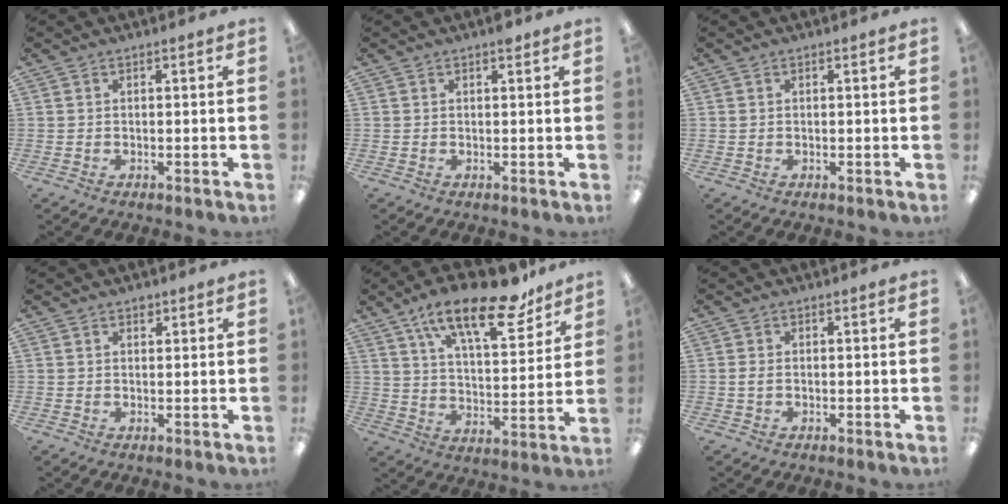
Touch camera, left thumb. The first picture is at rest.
{"total": 1.4, "force": [1.0, 0.5, 0.9], "torque": [-0.006, -0.004, 0.013]}
{"total": 0.0}
{"total": 1.4, "force": [1.0, 0.8, 0.5], "torque": [-0.003, -0.001, 0.017]}
{"total": 20.8, "force": [14.1, 7.7, 13.3], "torque": [-0.202, -0.080, 0.232]}
{"total": 1.4, "force": [-0.2, 0.8, 1.1], "torque": [-0.022, 0.003, -0.005]}